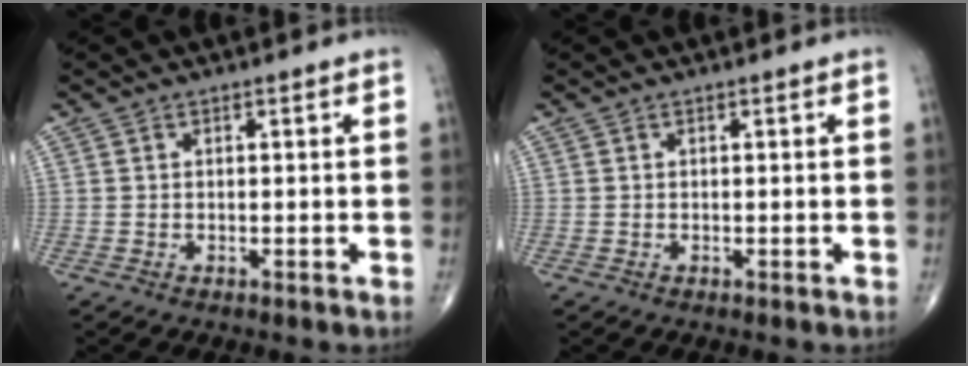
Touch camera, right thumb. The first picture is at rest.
{"total": 0.0}